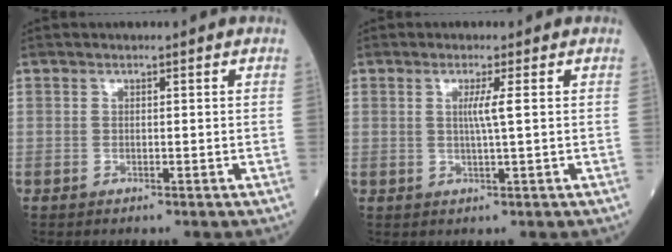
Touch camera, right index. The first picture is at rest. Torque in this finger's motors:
{"motor_torque": [0.03, -0.01, 0.02, 0.07]}